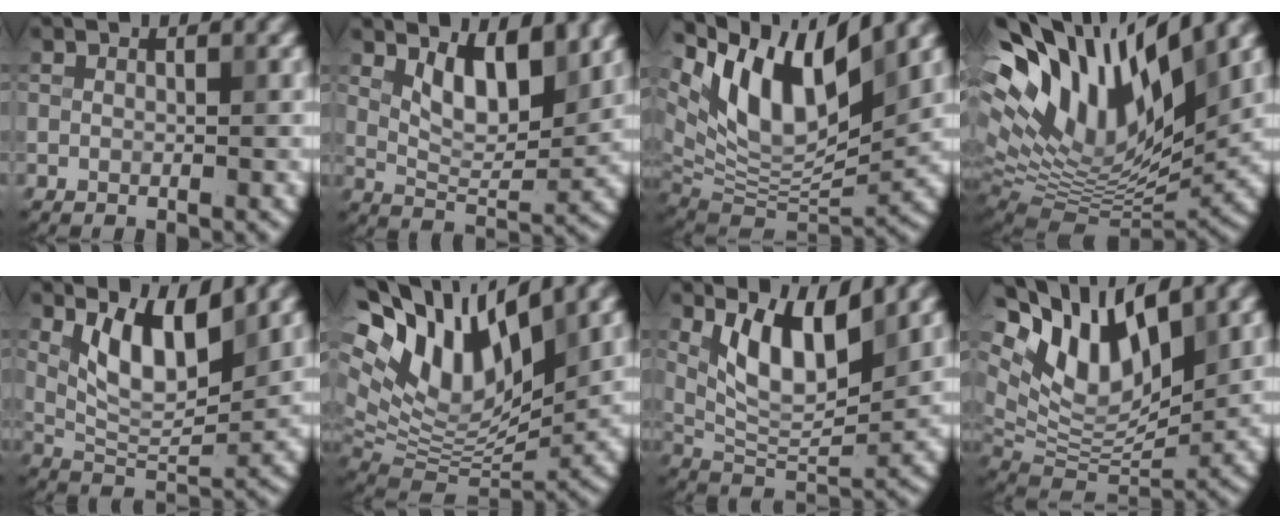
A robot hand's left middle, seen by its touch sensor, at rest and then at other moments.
{"total": 5.4, "force": [2.5, 2.3, 4.2], "torque": [-0.077, -0.009, 0.043]}
{"total": 12.6, "force": [6.5, 5.2, 9.4], "torque": [-0.169, 0.009, 0.124]}
{"total": 14.8, "force": [6.4, 6.0, 12.0], "torque": [-0.227, 0.020, 0.111]}
{"total": 6.2, "force": [2.6, 2.5, 5.0], "torque": [-0.093, -0.011, 0.051]}
{"total": 13.9, "force": [6.5, 6.5, 10.4], "torque": [-0.207, 0.021, 0.117]}
{"total": 6.8, "force": [2.9, 2.7, 5.5], "torque": [-0.103, -0.013, 0.056]}
{"total": 10.8, "force": [5.7, 4.9, 7.8], "torque": [-0.152, 0.008, 0.104]}